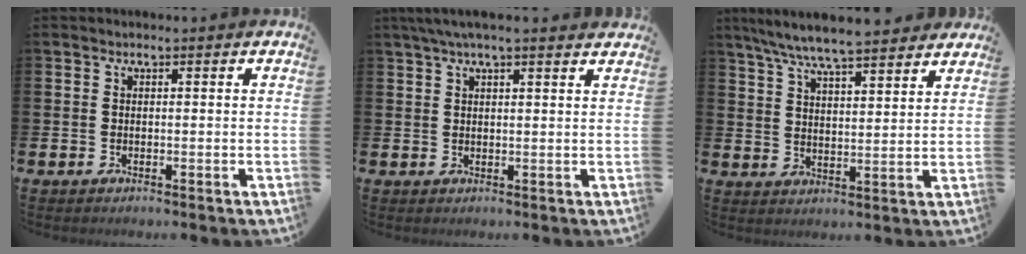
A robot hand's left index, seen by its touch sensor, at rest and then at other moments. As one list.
[{"total": 3.5, "force": [2.9, 0.3, 2.0], "torque": [-0.041, -0.001, 0.052]}, {"total": 7.7, "force": [7.4, 0.5, 2.3], "torque": [-0.071, -0.037, 0.135]}]